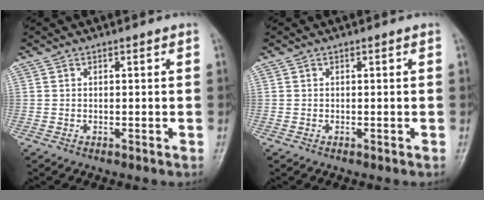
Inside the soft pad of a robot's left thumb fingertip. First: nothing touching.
{"total": 0.0}